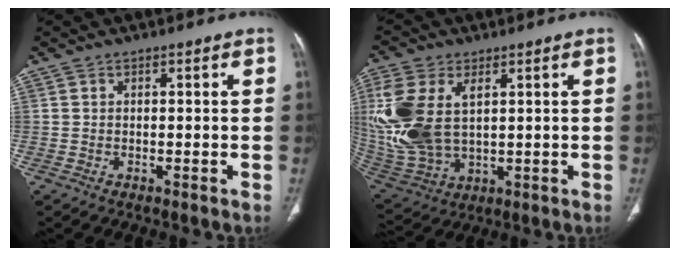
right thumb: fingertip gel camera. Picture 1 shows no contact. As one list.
[{"total": 17.5, "force": [3.8, 10.4, 13.6], "torque": [-0.319, -0.013, 0.086]}]